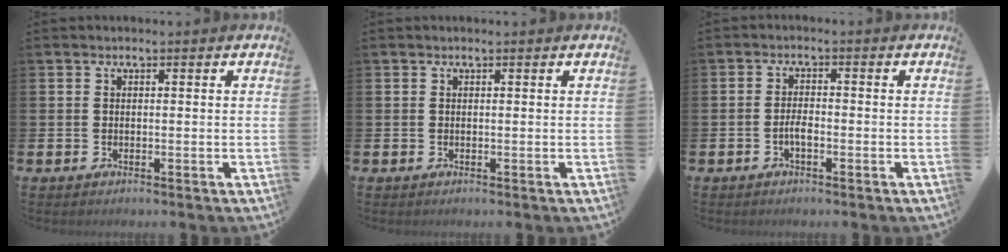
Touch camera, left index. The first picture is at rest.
{"total": 0.0}
{"total": 1.9, "force": [-0.8, 0.7, 1.6], "torque": [-0.027, 0.002, -0.017]}